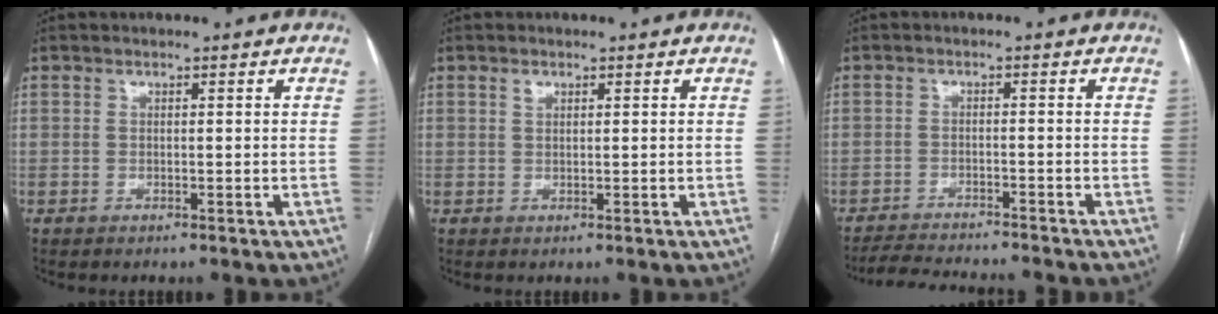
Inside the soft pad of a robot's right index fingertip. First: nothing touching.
{"total": 0.9, "force": [0.5, 0.6, 0.5], "torque": [-0.008, 0.000, 0.010]}
{"total": 9.8, "force": [-9.2, 0.6, 3.3], "torque": [-0.049, -0.008, -0.136]}